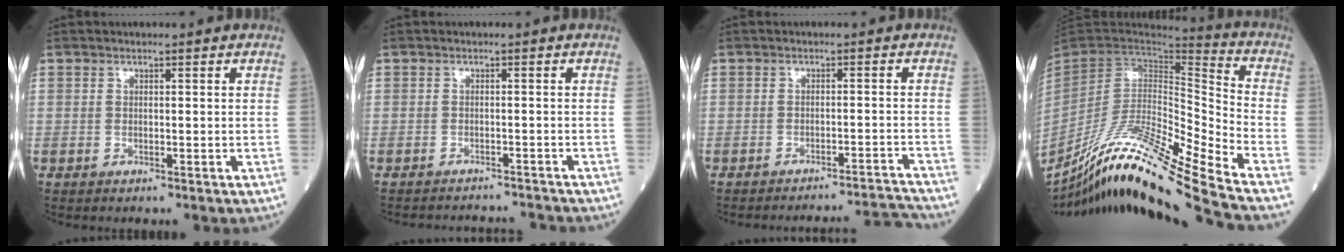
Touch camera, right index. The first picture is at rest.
{"total": 6.2, "force": [-6.1, 1.2, -0.1], "torque": [0.007, 0.010, -0.077]}
{"total": 8.4, "force": [-8.0, -2.6, -0.3], "torque": [0.016, -0.002, -0.109]}
{"total": 23.3, "force": [-19.3, -1.9, 13.0], "torque": [-0.231, -0.037, -0.345]}